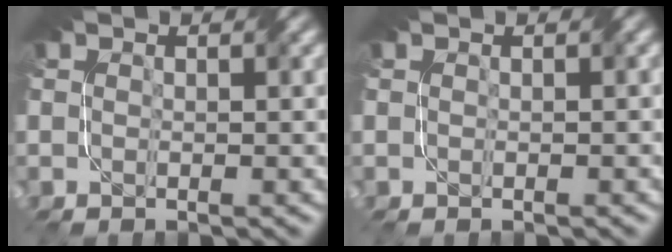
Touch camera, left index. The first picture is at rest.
{"total": 0.0}